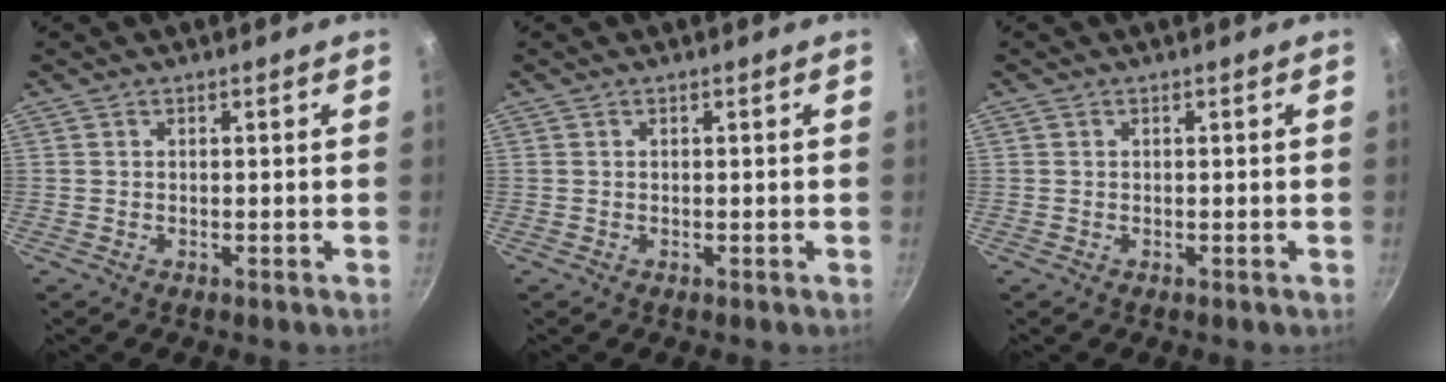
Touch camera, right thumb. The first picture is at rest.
{"total": 0.0}
{"total": 0.0}